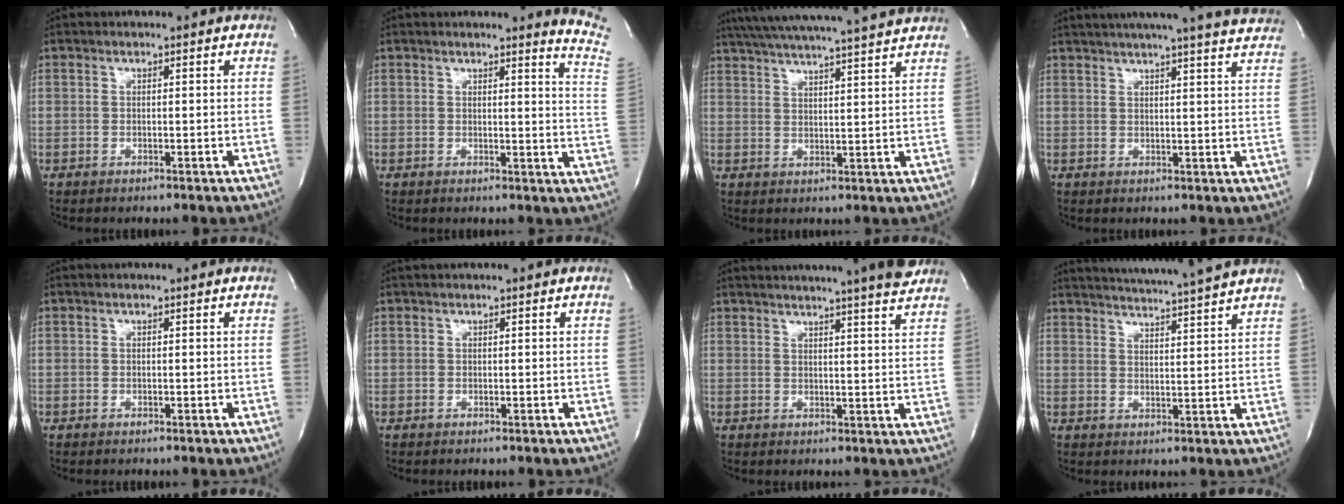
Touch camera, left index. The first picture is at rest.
{"total": 7.4, "force": [7.1, -1.3, 1.5], "torque": [-0.016, -0.092, 0.051]}
{"total": 19.3, "force": [17.5, -0.3, 8.2], "torque": [-0.148, 0.008, 0.242]}
{"total": 22.2, "force": [20.1, 0.3, 9.5], "torque": [-0.153, -0.013, 0.245]}
{"total": 0.0}
{"total": 0.9, "force": [0.8, -0.1, 0.4], "torque": [-0.009, 0.017, 0.016]}
{"total": 16.1, "force": [14.5, -0.3, 6.8], "torque": [-0.113, -0.015, 0.179]}
{"total": 13.5, "force": [12.4, -1.3, 5.1], "torque": [-0.094, -0.011, 0.170]}